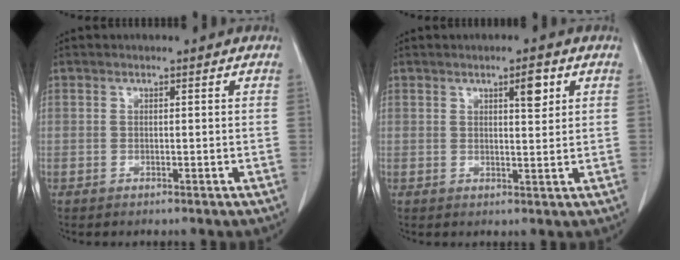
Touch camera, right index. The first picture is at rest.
{"total": 3.2, "force": [1.6, 0.7, 2.7], "torque": [-0.040, -0.004, 0.023]}